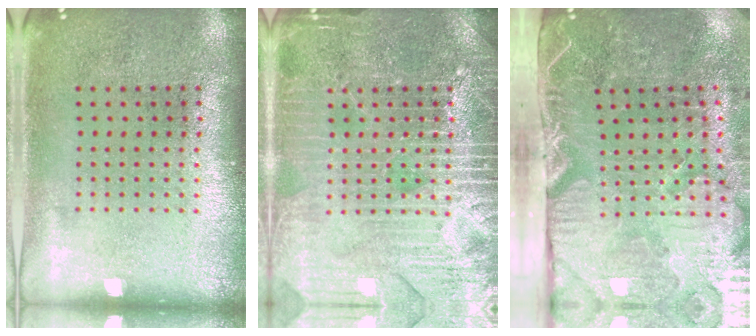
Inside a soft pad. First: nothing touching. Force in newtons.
{"total": 4.4, "press": 4.3, "slide": 0.5}
{"total": 5.4, "press": 4.4, "slide": 3.0}